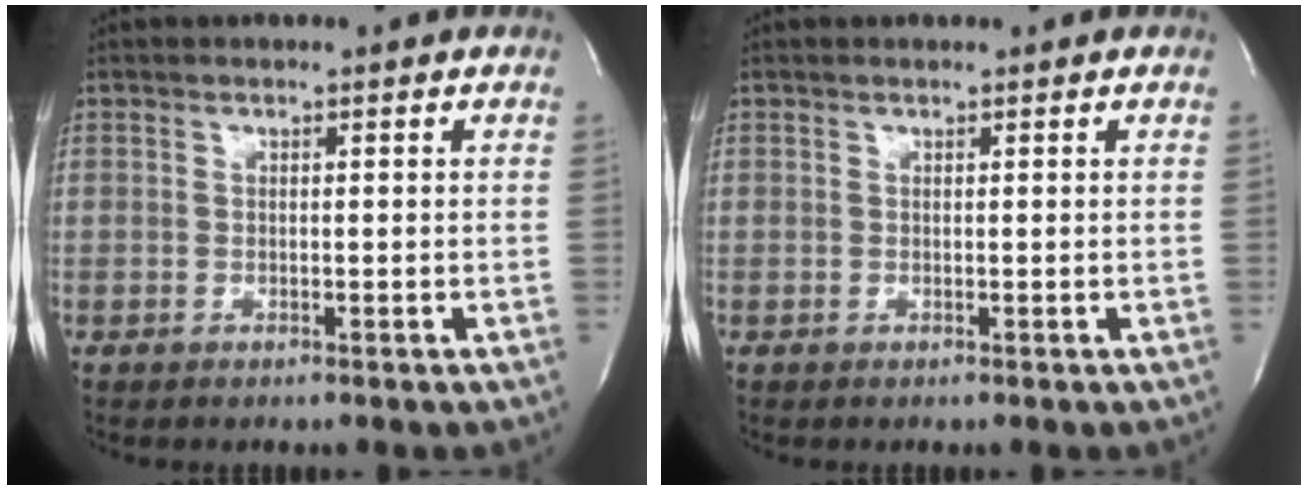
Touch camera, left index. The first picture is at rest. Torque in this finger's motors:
{"motor_torque": [0.11, -0.07, -0.01, -0.01]}